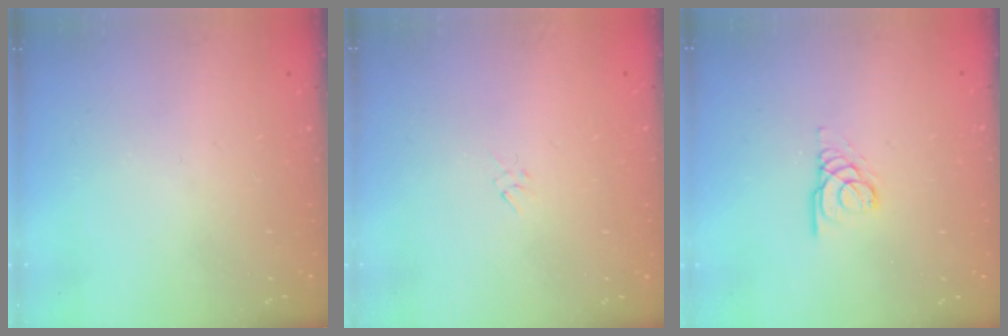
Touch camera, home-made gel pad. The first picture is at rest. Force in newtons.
{"total": 2.3, "press": 2.2, "slide": 0.6}
{"total": 3.0, "press": 3.0, "slide": 0.1}